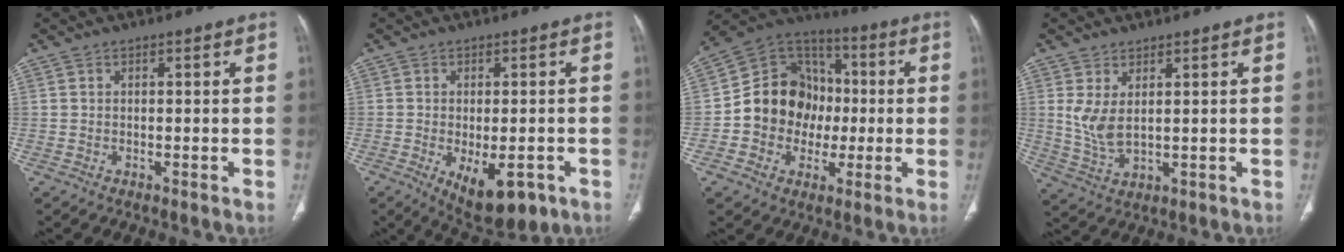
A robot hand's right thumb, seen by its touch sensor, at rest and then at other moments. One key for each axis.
{"total": 10.5, "fx": -4.4, "fy": 5.0, "fz": 8.2, "tx": -0.109, "ty": -0.002, "tz": -0.049}
{"total": 16.4, "fx": -1.3, "fy": 14.2, "fz": 8.1, "tx": -0.084, "ty": 0.034, "tz": -0.026}
{"total": 5.6, "fx": 1.7, "fy": 2.3, "fz": 4.8, "tx": -0.105, "ty": -0.016, "tz": 0.047}